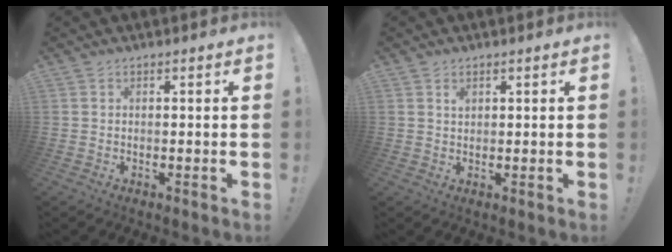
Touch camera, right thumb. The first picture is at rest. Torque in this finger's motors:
{"motor_torque": [-0.03, 0.07, 0.27, -0.18, 0.08]}